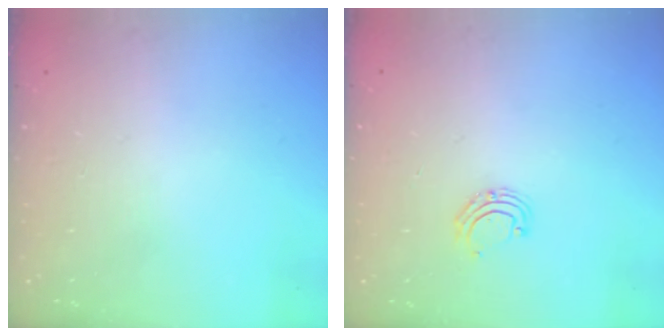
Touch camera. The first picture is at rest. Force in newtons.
{"total": 4.1, "press": 4.1, "slide": 0.4}